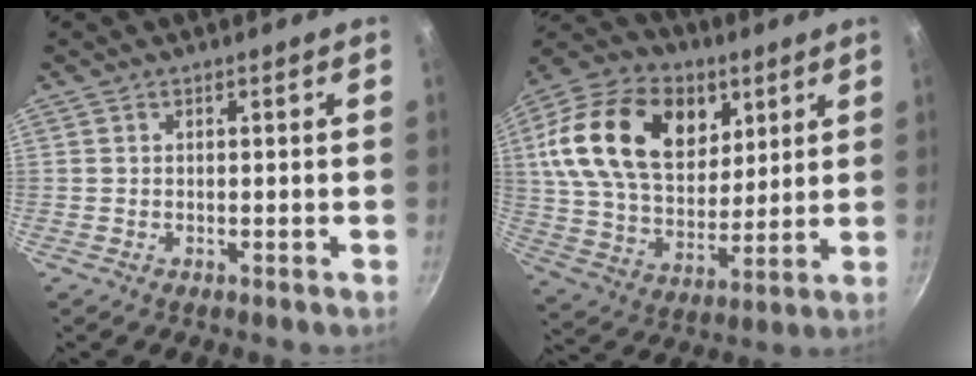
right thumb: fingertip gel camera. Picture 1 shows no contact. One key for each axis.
{"total": 24.7, "fx": 8.8, "fy": 16.7, "fz": 16.0, "tx": -0.268, "ty": -0.017, "tz": 0.150}